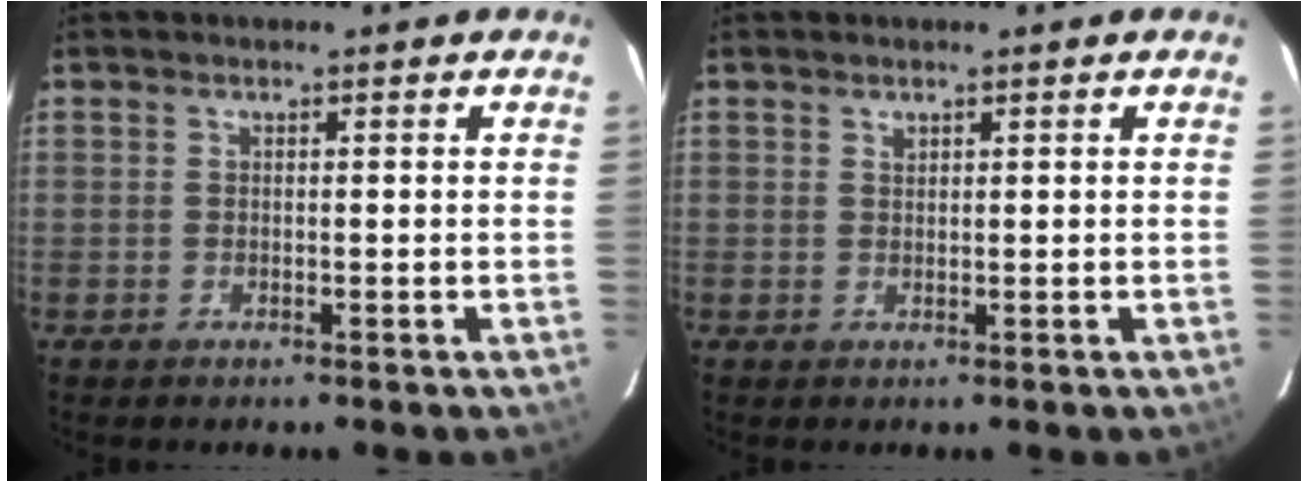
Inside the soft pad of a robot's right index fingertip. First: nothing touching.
{"total": 0.6, "force": [0.5, 0.3, 0.1], "torque": [-0.001, 0.001, 0.010]}